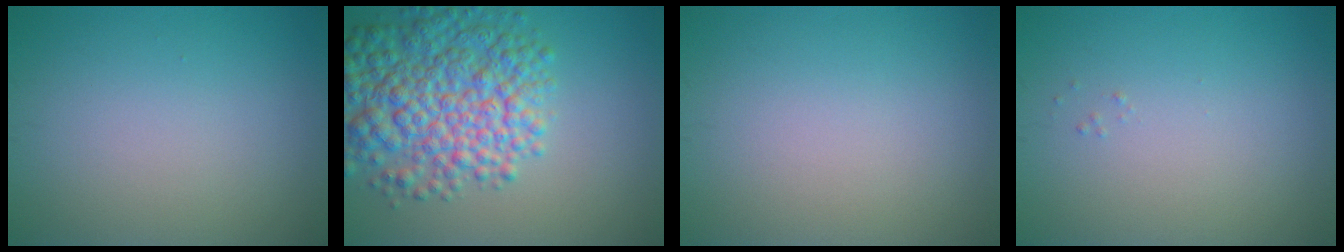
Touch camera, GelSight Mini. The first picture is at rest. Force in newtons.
{"total": 8.9, "press": 8.9, "slide": 0.3}
{"total": 0.0}
{"total": 0.0}